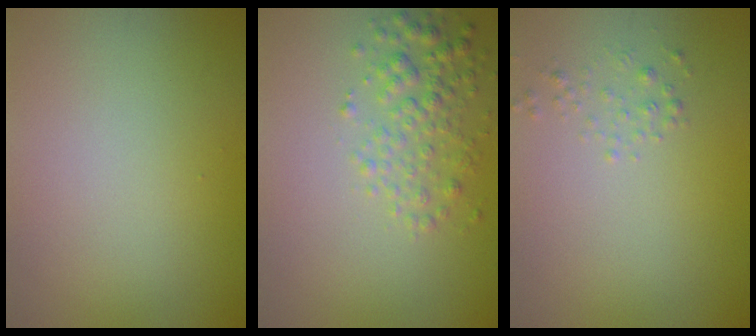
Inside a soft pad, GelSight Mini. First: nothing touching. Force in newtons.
{"total": 2.8, "press": 2.8, "slide": 0.1}
{"total": 0.9, "press": 0.9, "slide": 0.0}